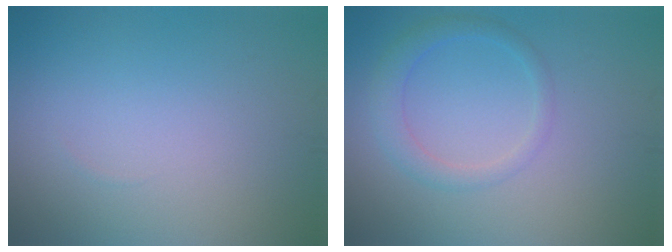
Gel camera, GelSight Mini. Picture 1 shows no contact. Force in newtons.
{"total": 2.3, "press": 2.3, "slide": 0.1}